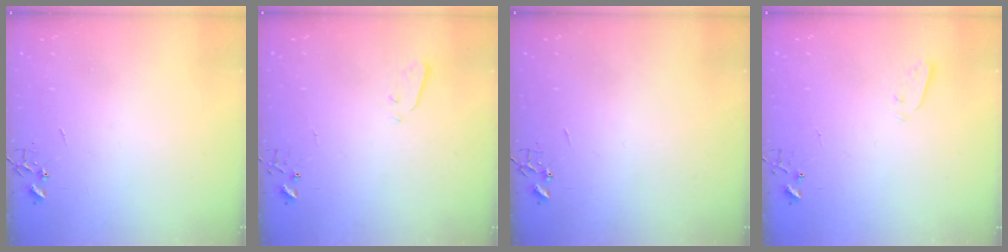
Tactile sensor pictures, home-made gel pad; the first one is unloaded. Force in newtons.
{"total": 2.9, "press": 2.9, "slide": 0.1}
{"total": 0.0}
{"total": 2.0, "press": 2.0, "slide": 0.4}